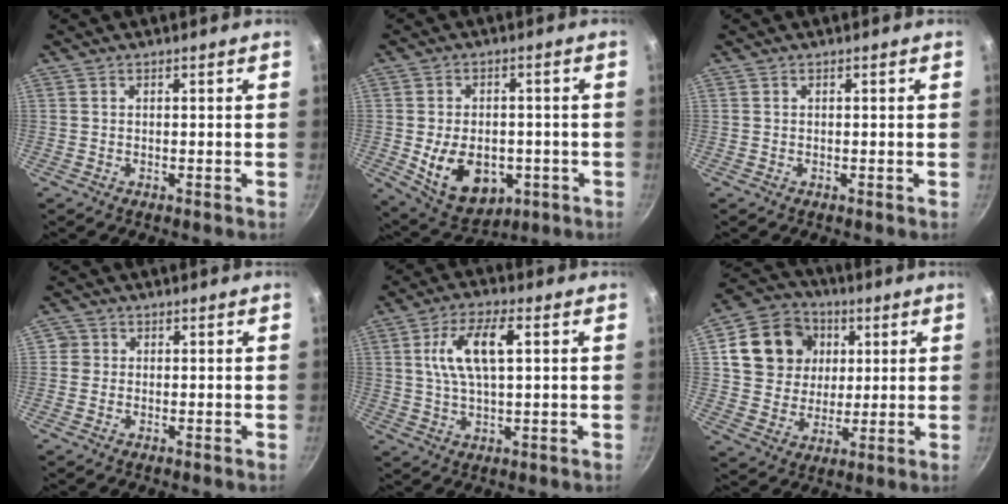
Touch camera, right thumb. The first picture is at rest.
{"total": 13.4, "force": [-3.0, 9.2, 9.3], "torque": [-0.124, -0.001, -0.026]}
{"total": 0.0}
{"total": 1.9, "force": [0.0, 1.8, 0.3], "torque": [0.008, 0.005, -0.004]}
{"total": 10.6, "force": [2.5, 4.4, 9.3], "torque": [-0.175, 0.012, 0.044]}
{"total": 15.7, "force": [4.2, 13.4, 7.0], "torque": [-0.107, 0.009, 0.069]}